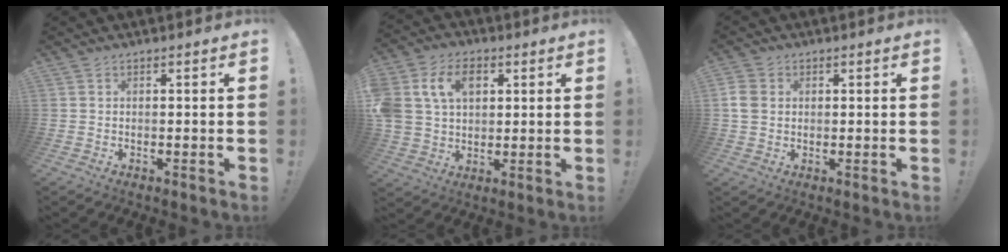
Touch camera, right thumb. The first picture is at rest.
{"total": 13.9, "force": [4.6, 10.5, 7.8], "torque": [-0.157, -0.005, 0.091]}
{"total": 5.1, "force": [0.7, 4.2, 2.8], "torque": [-0.052, 0.001, 0.013]}